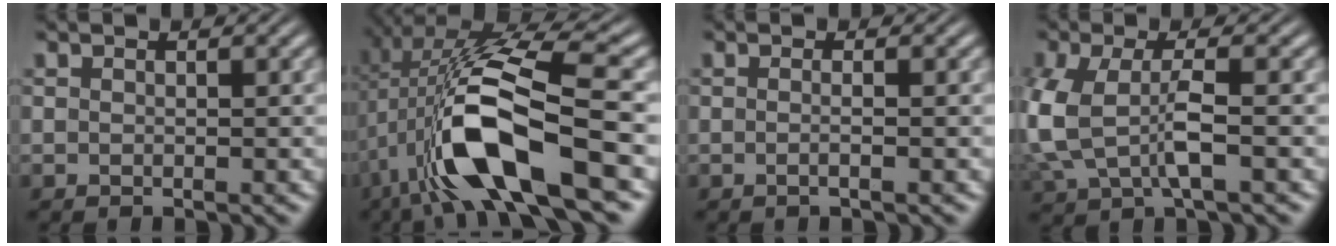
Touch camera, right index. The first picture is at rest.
{"total": 10.5, "force": [-0.8, 3.9, 9.7], "torque": [-0.181, -0.004, -0.007]}
{"total": 0.9, "force": [-0.5, 0.0, 0.8], "torque": [-0.015, 0.005, -0.013]}
{"total": 6.9, "force": [-0.7, 5.0, 4.6], "torque": [-0.131, -0.017, -0.007]}